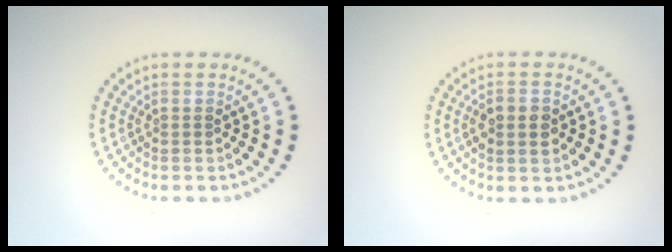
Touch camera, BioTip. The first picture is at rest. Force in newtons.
{"total": 2.1, "press": 2.1, "slide": 0.0}